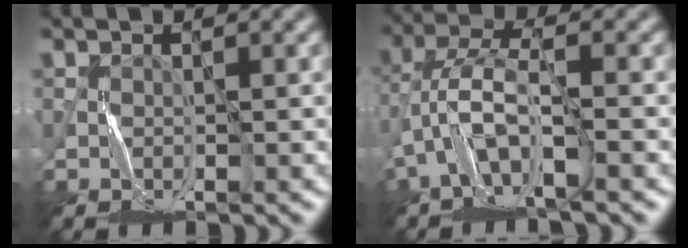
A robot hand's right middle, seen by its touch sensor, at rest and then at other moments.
{"total": 5.3, "force": [-2.8, 1.6, 4.2], "torque": [-0.094, 0.013, -0.060]}